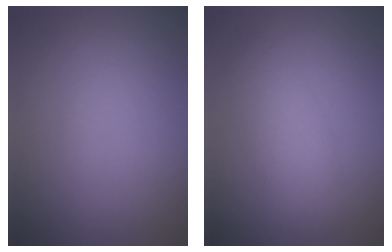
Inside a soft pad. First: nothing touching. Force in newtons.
{"total": 2.9, "press": 2.9, "slide": 0.1}